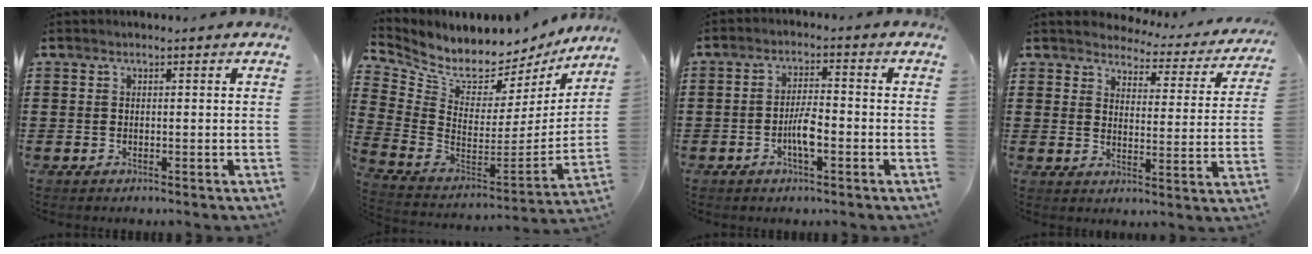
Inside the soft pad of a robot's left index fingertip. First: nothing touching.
{"total": 5.8, "force": [5.4, 2.1, 0.9], "torque": [-0.052, -0.060, 0.089]}
{"total": 4.7, "force": [-1.5, 1.2, 4.3], "torque": [-0.087, 0.004, -0.031]}
{"total": 3.4, "force": [3.3, 0.5, 0.1], "torque": [-0.019, -0.031, 0.051]}